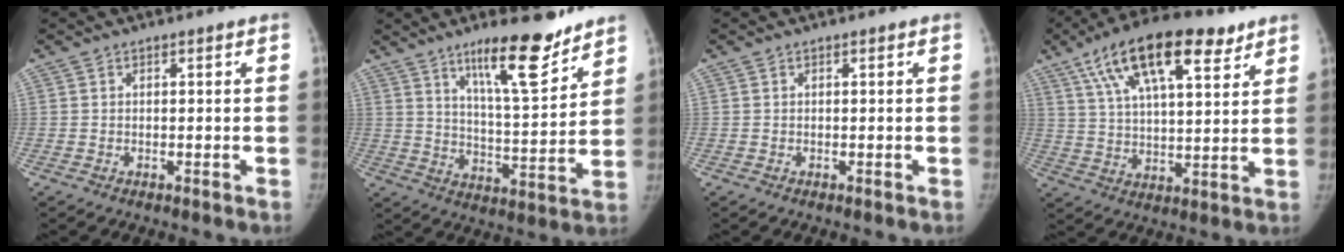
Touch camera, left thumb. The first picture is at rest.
{"total": 14.8, "force": [10.4, 3.4, 9.9], "torque": [-0.131, -0.076, 0.172]}
{"total": 0.0}
{"total": 19.9, "force": [11.0, 7.9, 14.6], "torque": [-0.228, -0.013, 0.187]}